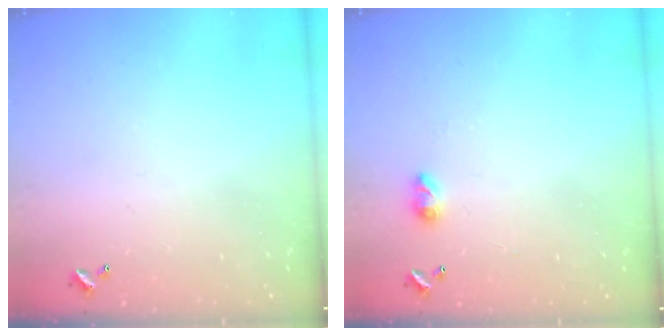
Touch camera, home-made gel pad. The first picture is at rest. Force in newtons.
{"total": 4.9, "press": 4.8, "slide": 0.7}